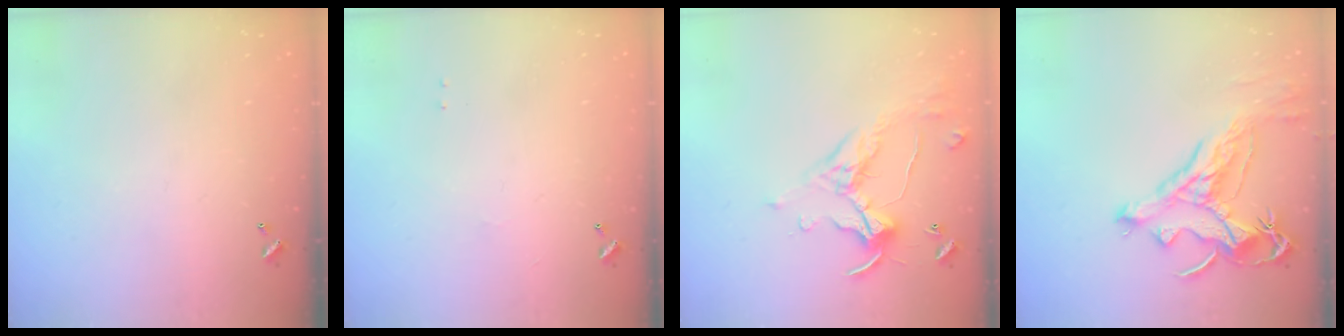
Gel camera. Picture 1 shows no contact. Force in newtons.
{"total": 0.9, "press": 0.8, "slide": 0.5}
{"total": 1.5, "press": 1.5, "slide": 0.2}
{"total": 5.6, "press": 5.5, "slide": 1.4}